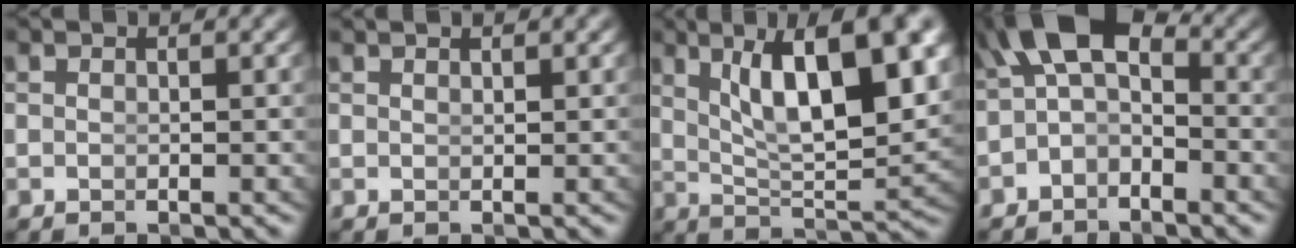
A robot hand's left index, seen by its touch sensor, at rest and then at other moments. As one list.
[{"total": 0.9, "force": [0.6, -0.6, 0.1], "torque": [0.008, -0.005, 0.016]}, {"total": 10.2, "force": [3.6, 3.2, 8.9], "torque": [-0.132, -0.001, 0.065]}, {"total": 5.3, "force": [0.7, 3.4, 4.0], "torque": [-0.067, -0.016, 0.009]}]